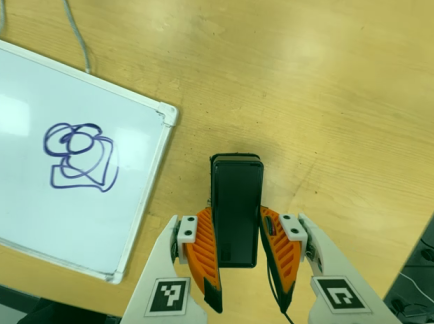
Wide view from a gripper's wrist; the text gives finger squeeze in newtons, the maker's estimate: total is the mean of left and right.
{"total": 5.3, "left": 3.4, "right": 7.1}